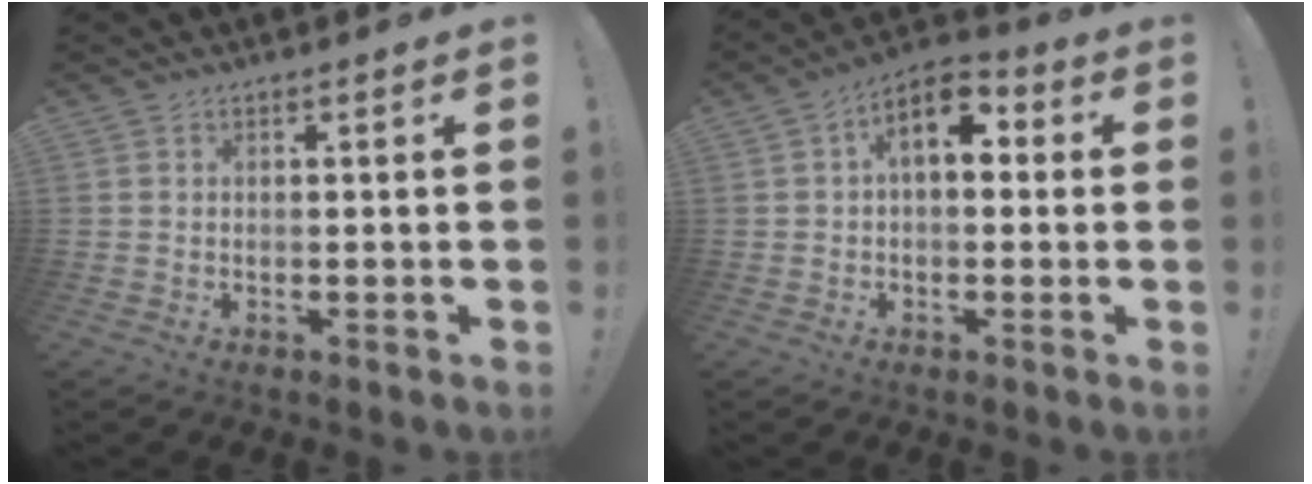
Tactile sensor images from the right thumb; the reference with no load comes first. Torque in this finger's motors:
{"motor_torque": [1.48, 1.50, 0.02, 0.11, 0.02]}